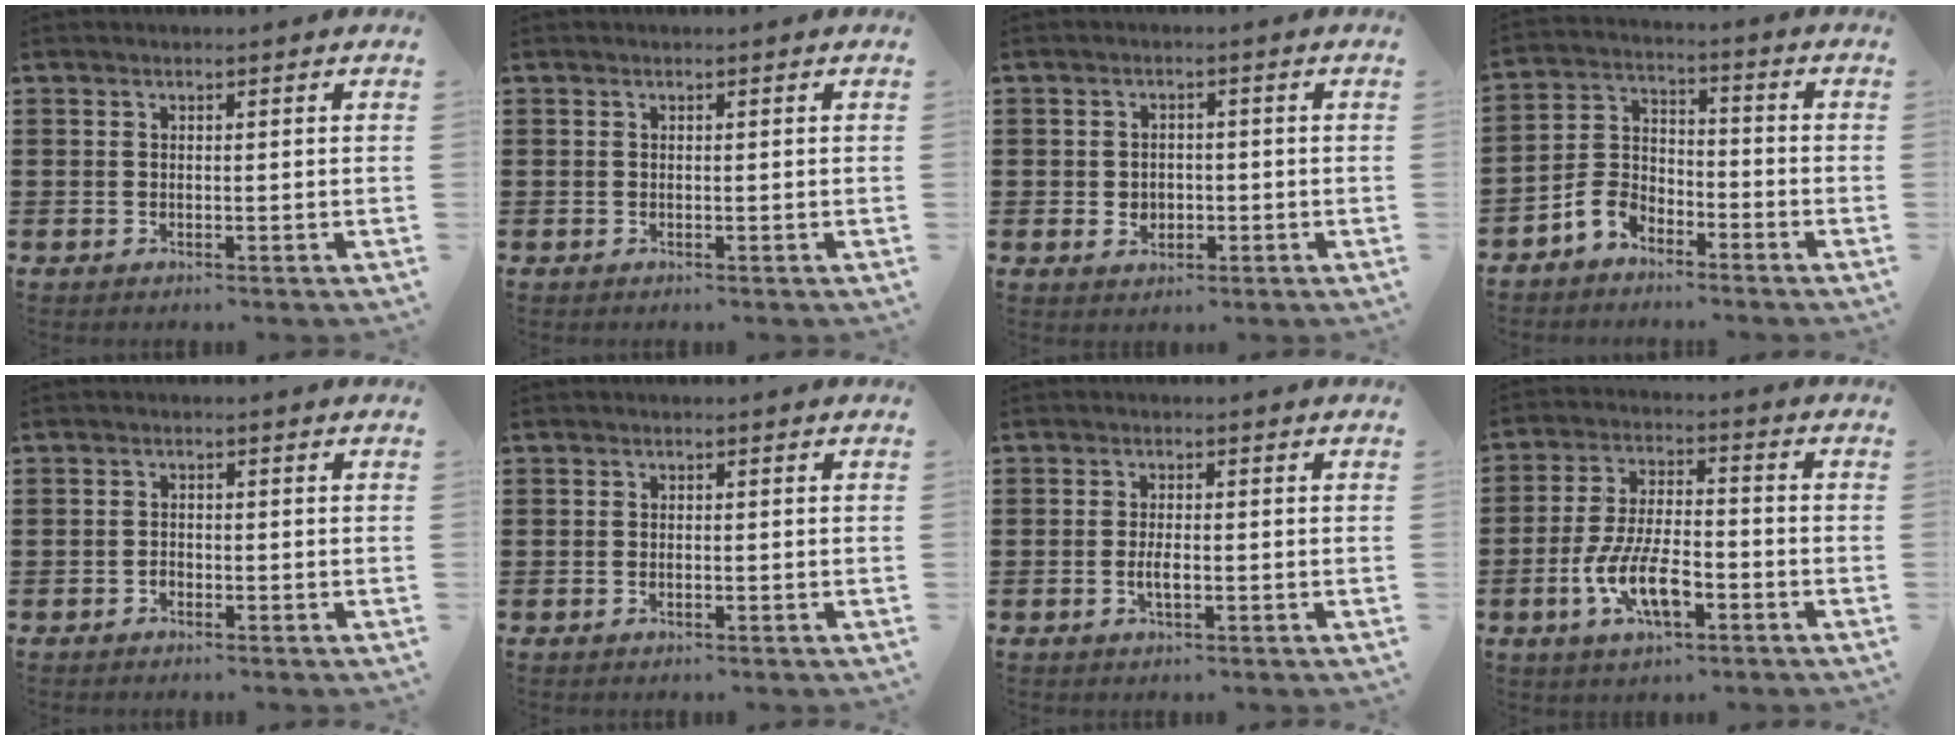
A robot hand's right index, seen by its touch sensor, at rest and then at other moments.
{"total": 0.0}
{"total": 2.3, "force": [-0.5, 1.9, 1.1], "torque": [-0.028, 0.003, -0.012]}
{"total": 5.5, "force": [-4.1, 3.2, 1.8], "torque": [-0.049, 0.014, -0.083]}
{"total": 0.9, "force": [-0.7, 0.5, 0.4], "torque": [-0.010, -0.003, -0.013]}
{"total": 0.8, "force": [-0.3, 0.2, 0.7], "torque": [-0.016, -0.006, -0.003]}
{"total": 2.5, "force": [-0.6, 0.8, 2.3], "torque": [-0.042, 0.001, -0.010]}
{"total": 9.4, "force": [-3.7, 3.7, 7.8], "torque": [-0.175, -0.012, -0.070]}